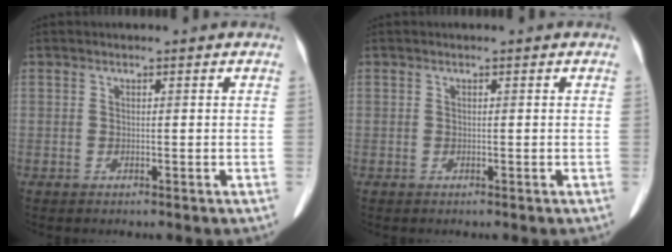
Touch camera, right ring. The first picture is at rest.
{"total": 0.0}